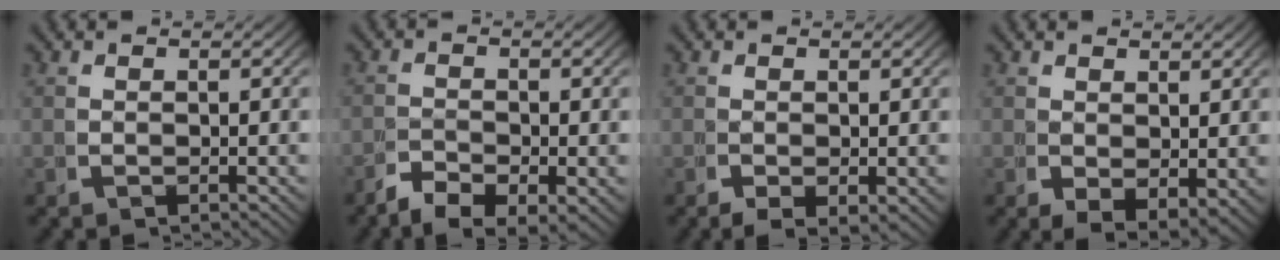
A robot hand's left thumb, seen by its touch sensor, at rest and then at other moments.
{"total": 2.1, "force": [-1.7, 0.7, 1.1], "torque": [0.000, -0.007, -0.036]}
{"total": 0.5, "force": [-0.1, -0.1, 0.5], "torque": [-0.003, -0.006, 0.003]}
{"total": 2.1, "force": [0.1, 1.5, 1.5], "torque": [-0.020, -0.020, 0.019]}